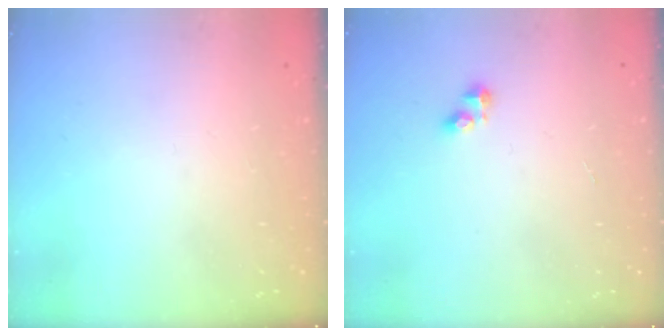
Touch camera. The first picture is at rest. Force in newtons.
{"total": 2.5, "press": 2.5, "slide": 0.3}